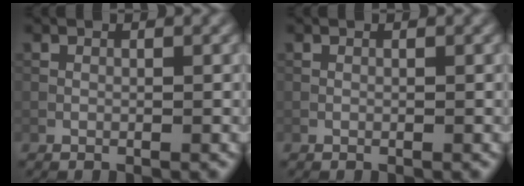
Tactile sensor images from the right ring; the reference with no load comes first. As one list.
[{"total": 0.0}]